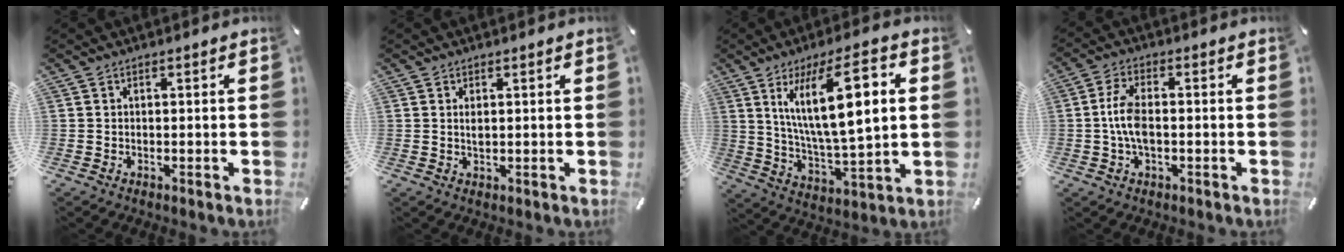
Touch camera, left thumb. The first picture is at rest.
{"total": 1.6, "force": [0.5, 0.6, 1.4], "torque": [-0.031, 0.001, 0.007]}
{"total": 18.1, "force": [6.9, 5.8, 15.7], "torque": [-0.279, -0.009, 0.106]}
{"total": 6.6, "force": [-0.7, 3.1, 5.8], "torque": [-0.129, 0.001, -0.018]}